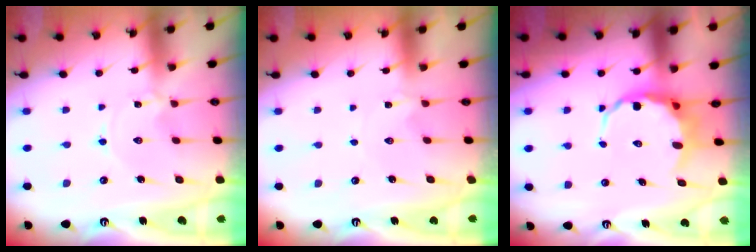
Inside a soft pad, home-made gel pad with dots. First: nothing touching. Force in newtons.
{"total": 0.0}
{"total": 7.5, "press": 7.0, "slide": 2.6}